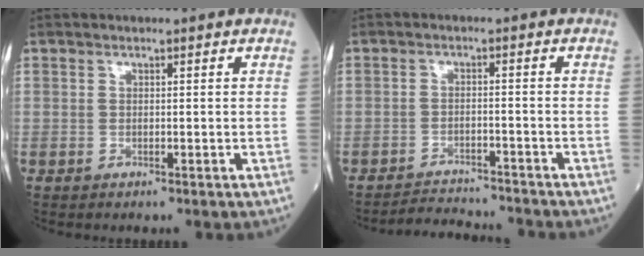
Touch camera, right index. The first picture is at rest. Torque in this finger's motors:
{"motor_torque": [0.00, -0.03, -0.23, -0.02]}